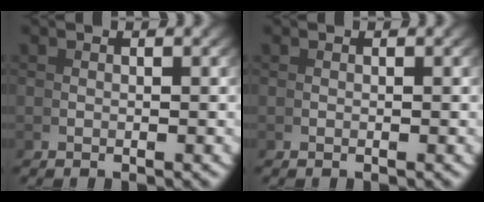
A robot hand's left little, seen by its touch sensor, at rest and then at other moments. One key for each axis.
{"total": 0.0}